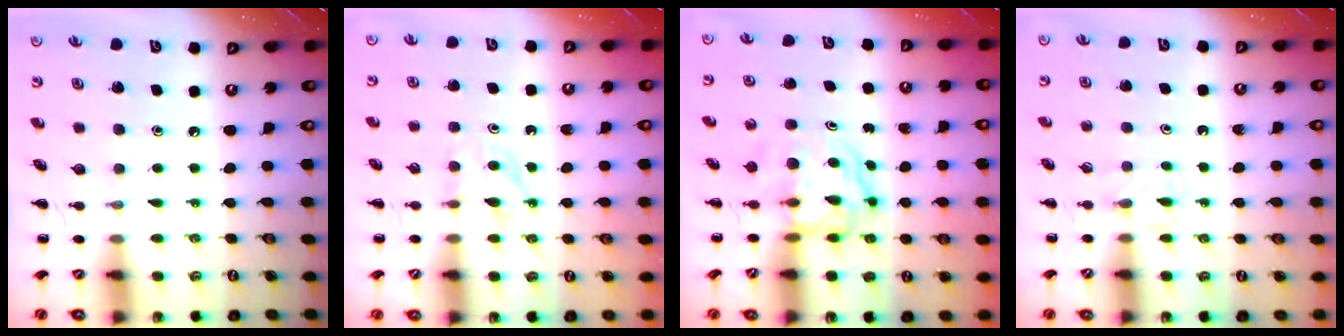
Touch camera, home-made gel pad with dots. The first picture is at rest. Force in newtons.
{"total": 4.5, "press": 4.3, "slide": 1.3}
{"total": 3.9, "press": 3.8, "slide": 0.5}
{"total": 3.2, "press": 3.0, "slide": 1.1}